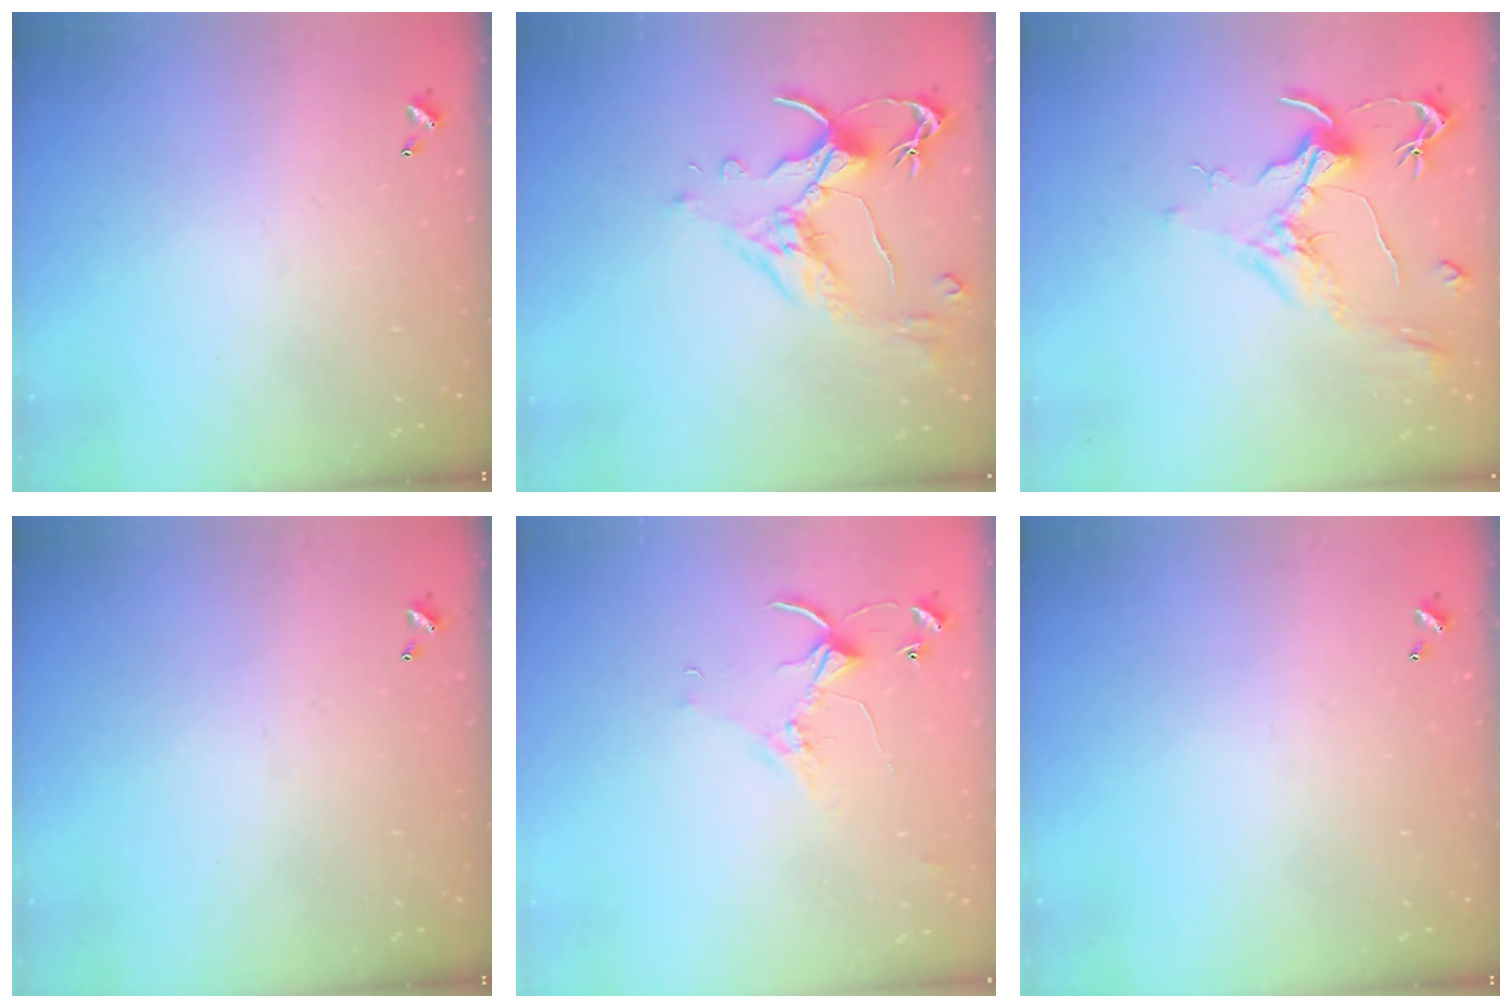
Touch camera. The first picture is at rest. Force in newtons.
{"total": 2.5, "press": 2.1, "slide": 1.4}
{"total": 2.1, "press": 2.0, "slide": 0.8}
{"total": 0.0}
{"total": 2.8, "press": 2.8, "slide": 0.4}
{"total": 0.0}